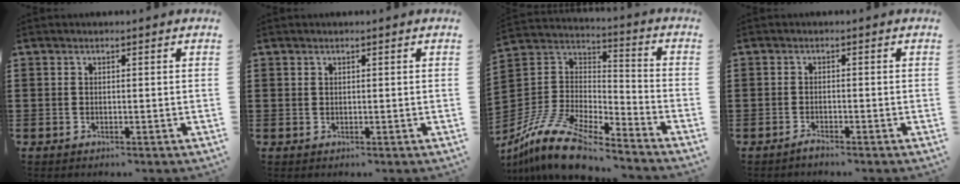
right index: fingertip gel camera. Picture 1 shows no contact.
{"total": 0.5, "force": [0.4, 0.4, 0.0], "torque": [-0.002, 0.001, 0.008]}
{"total": 14.2, "force": [-11.9, 3.8, 6.8], "torque": [-0.147, 0.040, -0.232]}
{"total": 1.1, "force": [-1.0, 0.1, 0.4], "torque": [-0.010, -0.004, -0.019]}